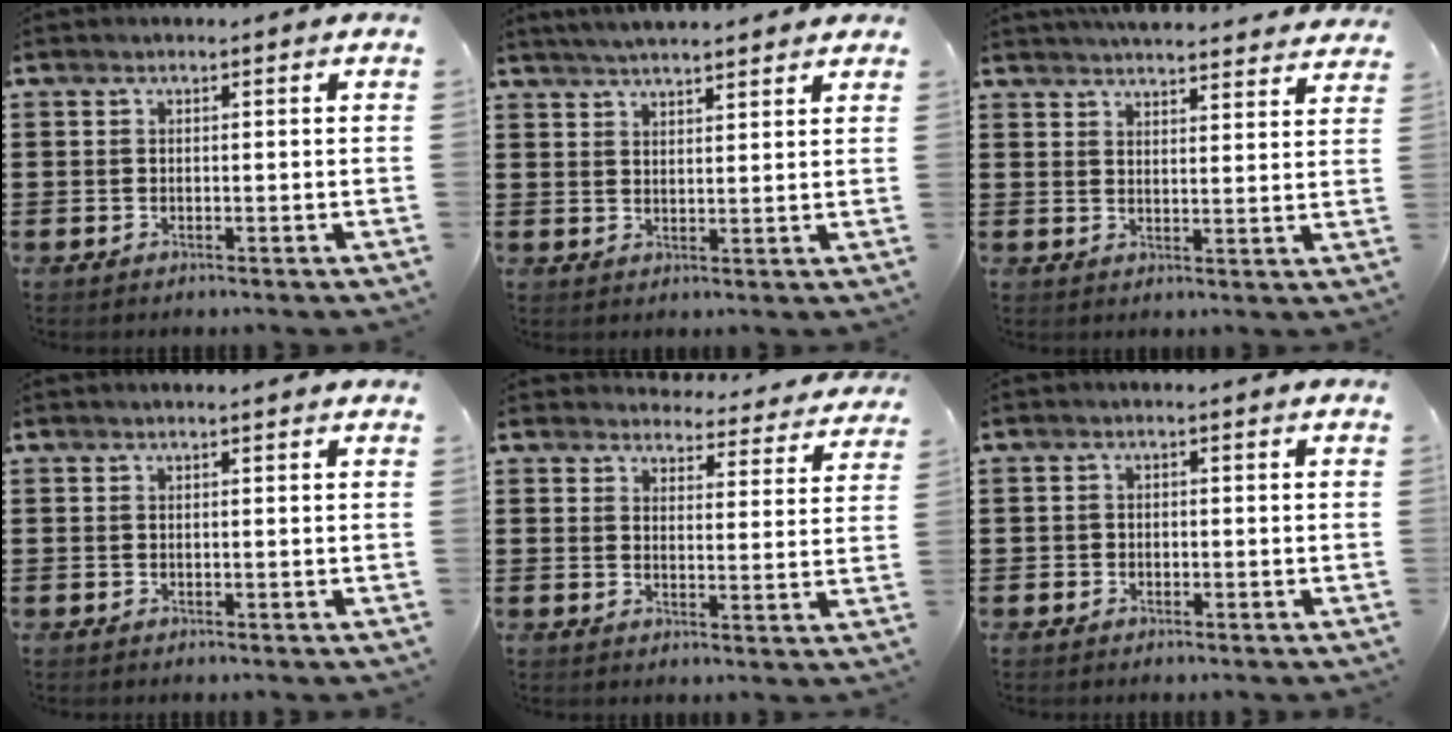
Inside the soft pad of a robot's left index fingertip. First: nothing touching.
{"total": 3.5, "force": [3.4, -0.1, 0.7], "torque": [-0.022, -0.008, 0.061]}
{"total": 4.6, "force": [4.6, -0.1, 0.6], "torque": [-0.018, -0.027, 0.081]}
{"total": 0.6, "force": [0.5, 0.0, 0.4], "torque": [-0.009, -0.001, 0.010]}
{"total": 4.3, "force": [4.3, 0.5, 0.5], "torque": [-0.022, -0.029, 0.072]}
{"total": 0.9, "force": [-0.4, 0.8, 0.1], "torque": [-0.006, 0.003, -0.010]}